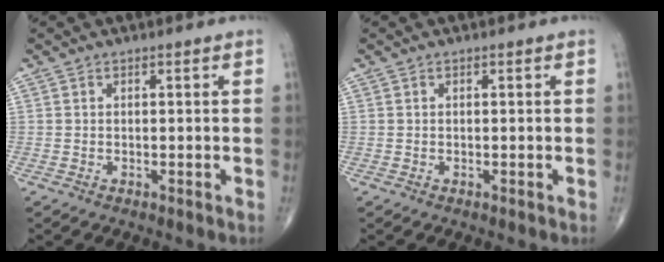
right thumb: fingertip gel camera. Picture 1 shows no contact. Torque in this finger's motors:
{"motor_torque": [0.06, 0.06, -0.14, -0.05, 0.00]}